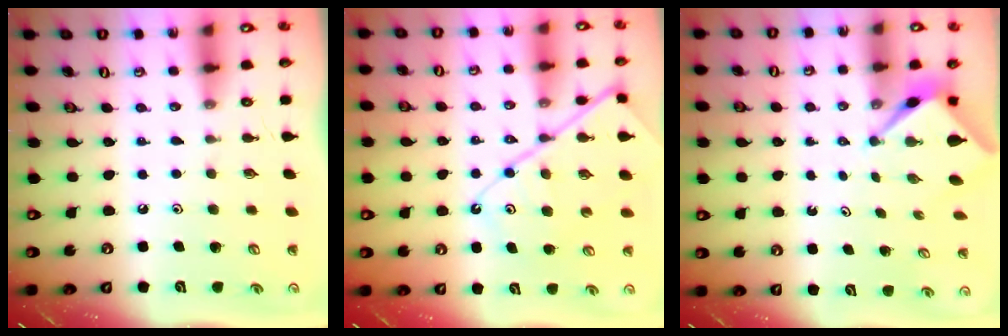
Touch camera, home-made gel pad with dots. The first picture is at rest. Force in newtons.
{"total": 11.5, "press": 11.4, "slide": 1.3}
{"total": 2.7, "press": 2.7, "slide": 0.1}